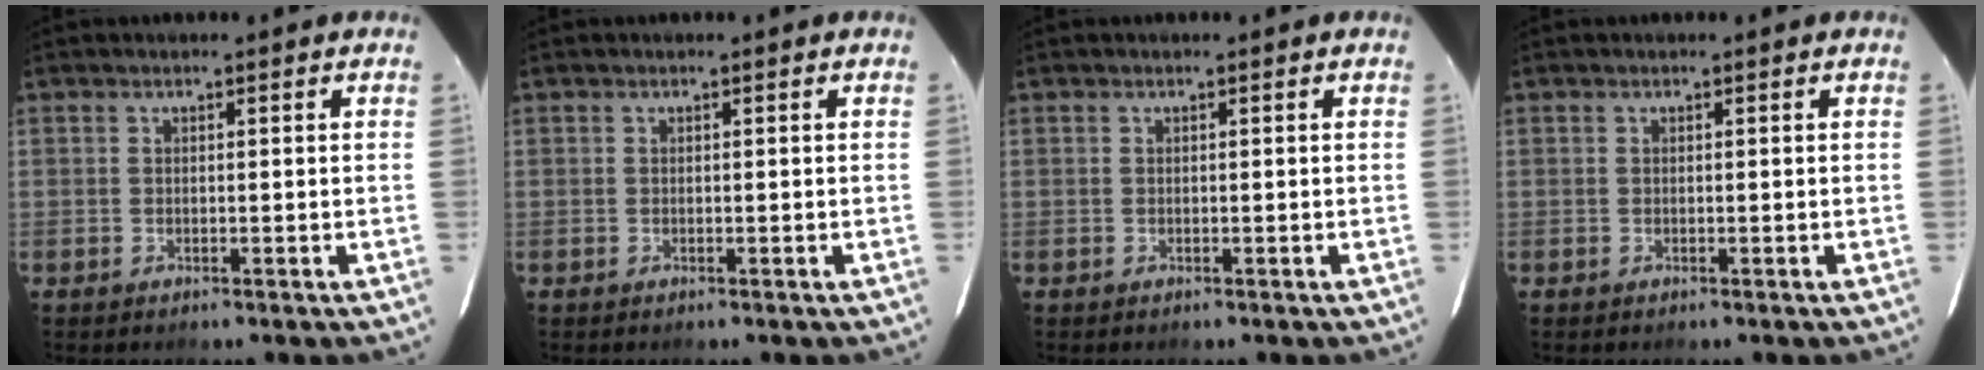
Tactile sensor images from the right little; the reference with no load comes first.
{"total": 0.0}
{"total": 0.0}
{"total": 0.0}